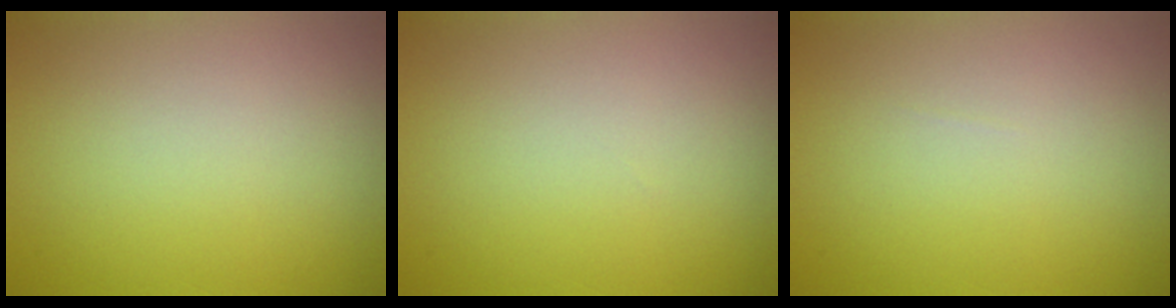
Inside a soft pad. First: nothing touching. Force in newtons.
{"total": 0.0}
{"total": 0.0}